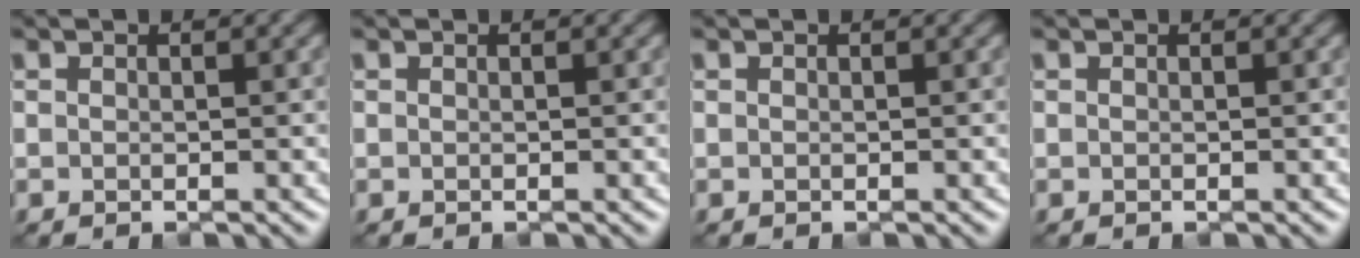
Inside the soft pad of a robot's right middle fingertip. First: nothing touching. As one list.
[{"total": 0.0}, {"total": 0.0}, {"total": 0.0}]